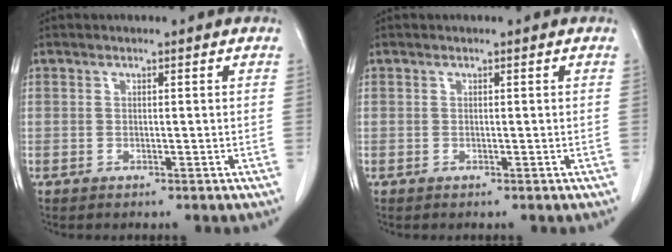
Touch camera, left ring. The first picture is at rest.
{"total": 0.0}